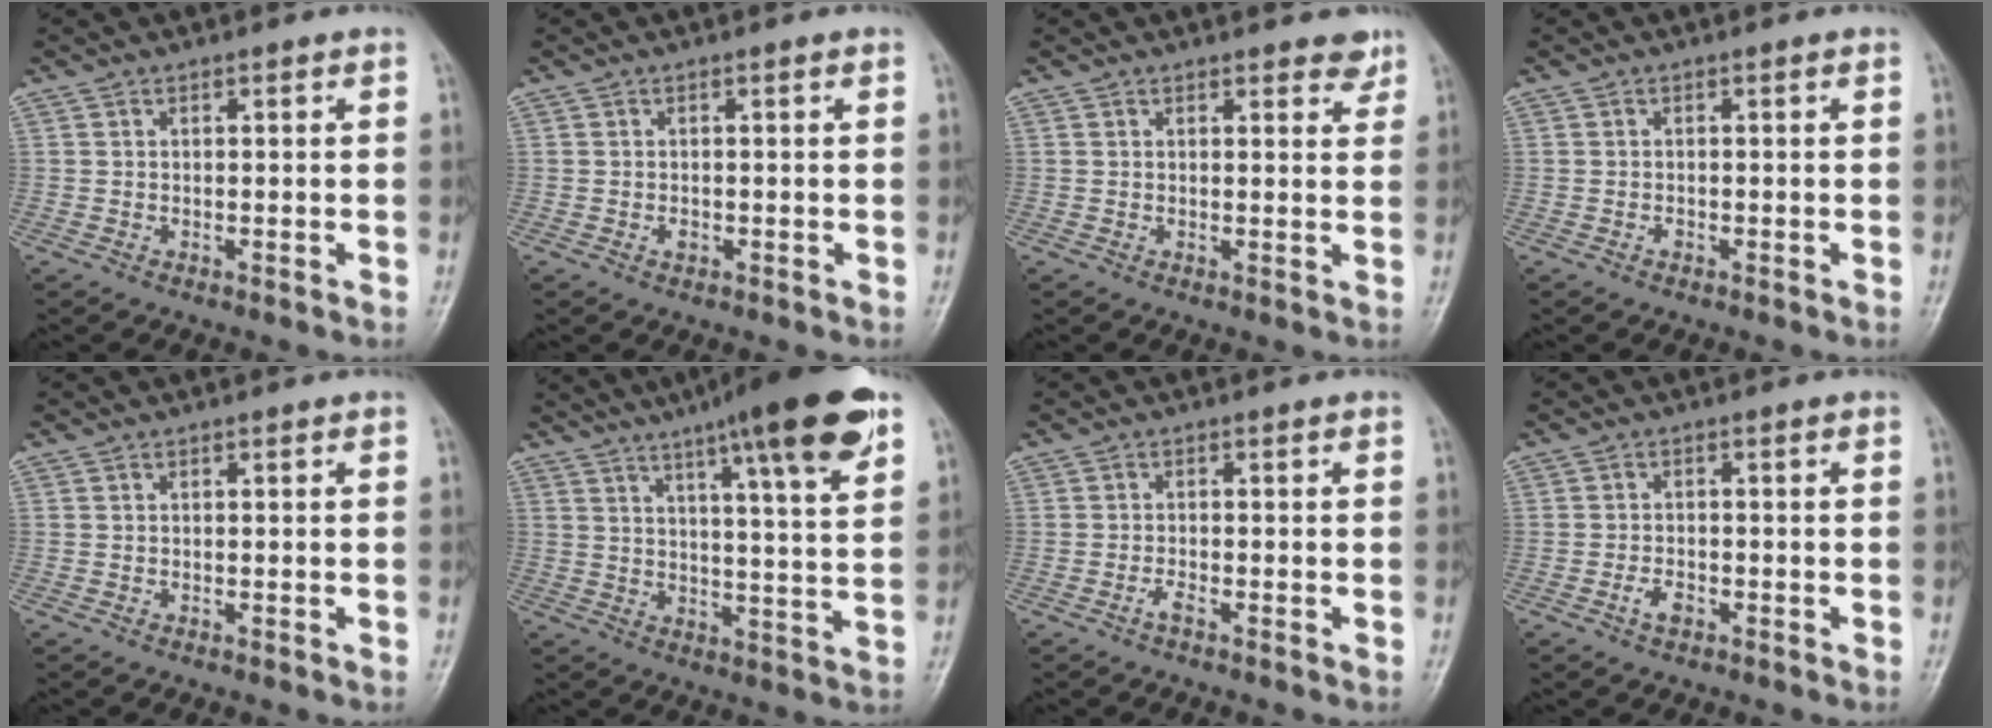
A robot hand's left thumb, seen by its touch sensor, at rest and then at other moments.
{"total": 1.1, "force": [-0.2, 0.7, 0.8], "torque": [-0.011, 0.003, -0.002]}
{"total": 3.0, "force": [2.3, 1.2, 1.4], "torque": [0.003, -0.013, 0.025]}
{"total": 0.6, "force": [-0.3, 0.4, 0.4], "torque": [-0.006, 0.003, -0.005]}
{"total": 0.0}
{"total": 16.4, "force": [9.6, 2.3, 13.1], "torque": [-0.176, -0.029, 0.132]}
{"total": 1.2, "force": [-0.8, 0.2, 0.9], "torque": [-0.021, 0.004, -0.017]}
{"total": 2.3, "force": [-1.2, 1.2, 1.5], "torque": [-0.030, 0.009, -0.022]}